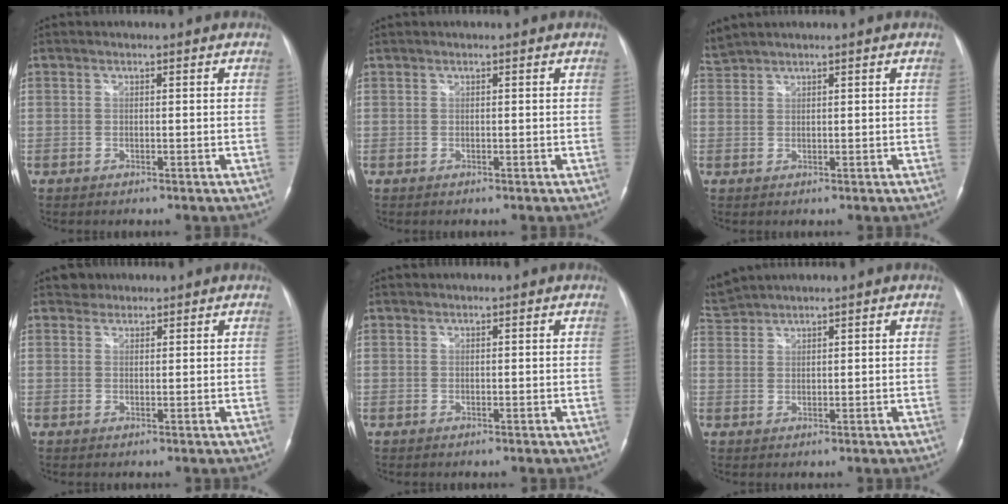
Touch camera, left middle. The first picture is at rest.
{"total": 0.0}
{"total": 2.2, "force": [2.2, -0.3, 0.4], "torque": [-0.015, 0.019, 0.051]}
{"total": 1.6, "force": [1.3, 0.9, -0.4], "torque": [0.010, 0.005, 0.015]}
{"total": 0.0}
{"total": 3.5, "force": [3.5, -0.3, 0.2], "torque": [-0.016, 0.018, 0.077]}